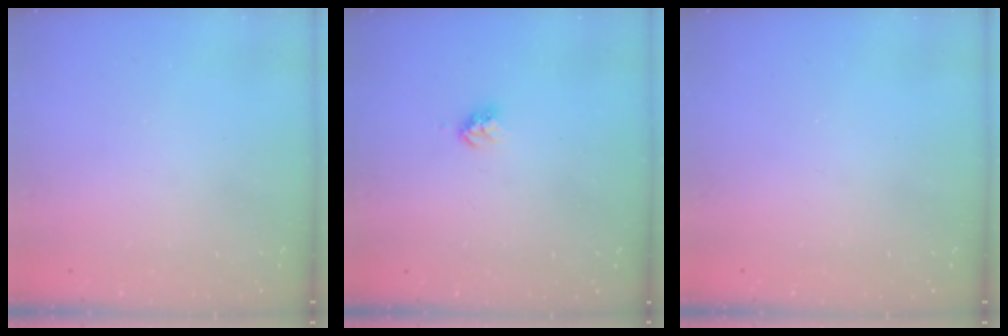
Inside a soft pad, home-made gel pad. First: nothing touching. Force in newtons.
{"total": 3.3, "press": 3.3, "slide": 0.5}
{"total": 0.0}